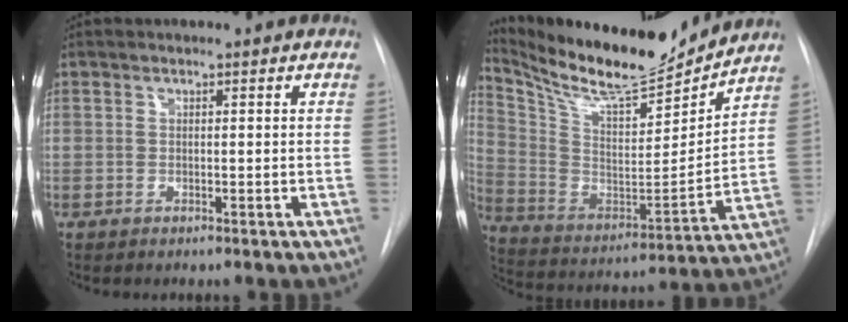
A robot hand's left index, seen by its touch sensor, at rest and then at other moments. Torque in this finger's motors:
{"motor_torque": [0.23, -0.42, 0.29, 0.08]}